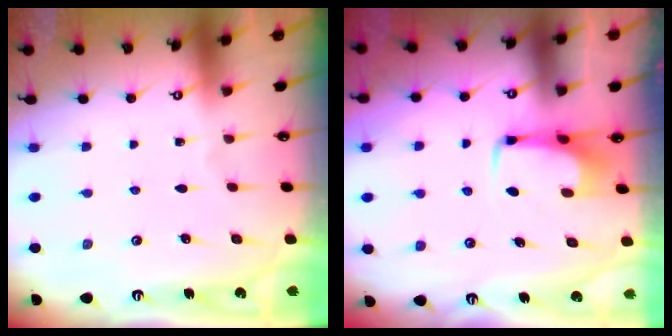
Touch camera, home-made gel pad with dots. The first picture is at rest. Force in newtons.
{"total": 3.0, "press": 3.0, "slide": 0.4}